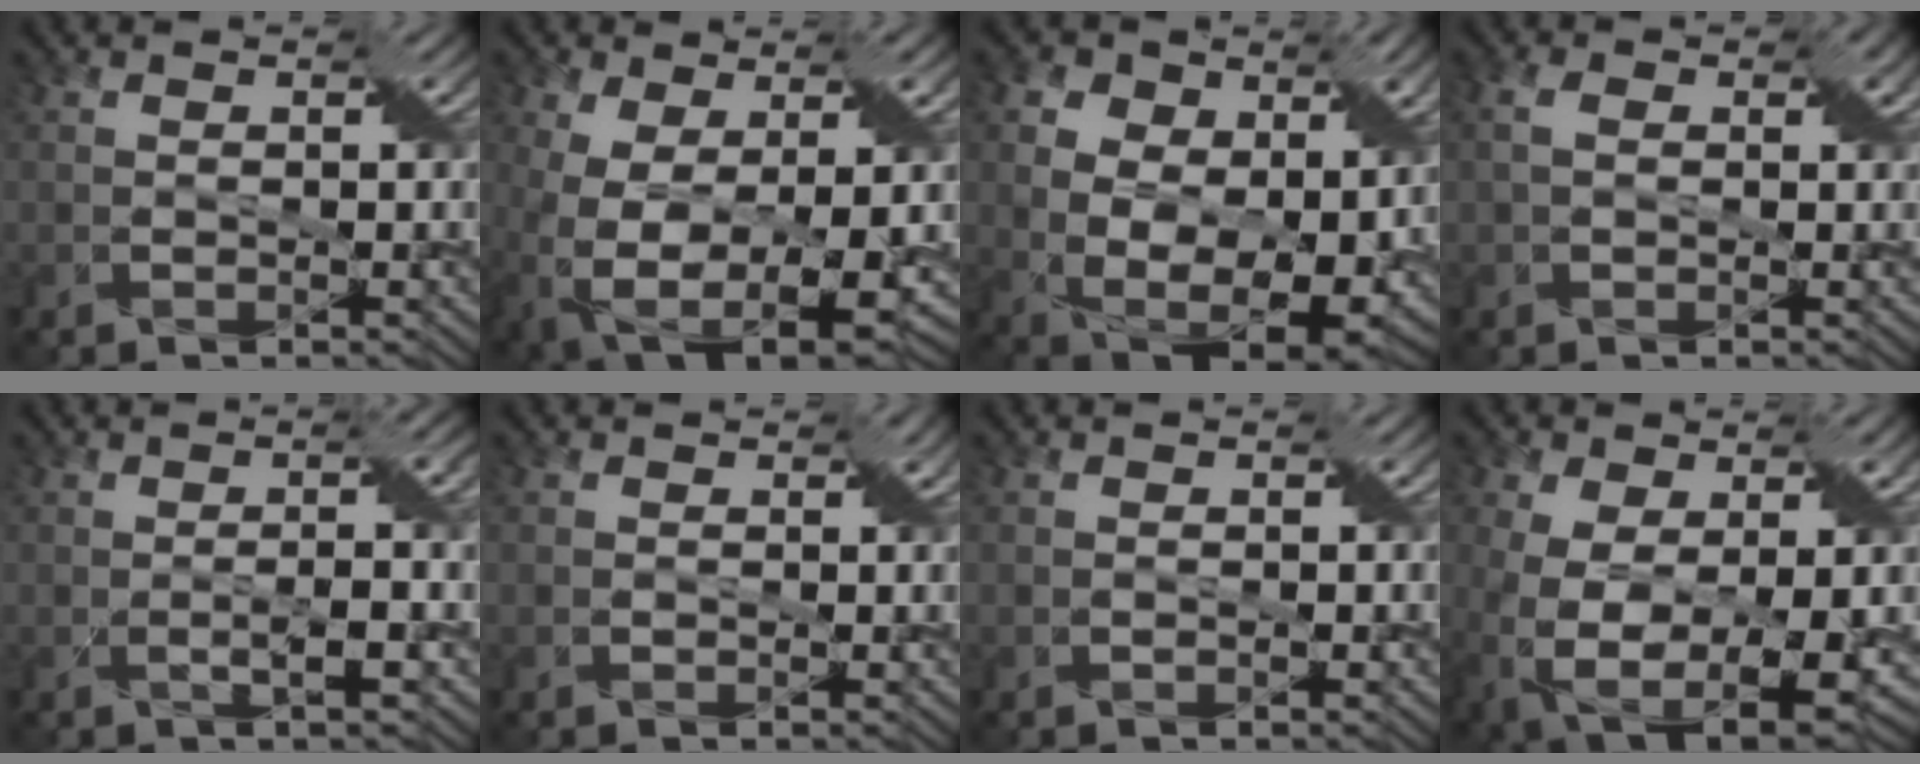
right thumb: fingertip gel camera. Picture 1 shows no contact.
{"total": 12.1, "force": [-2.0, 6.6, 10.0], "torque": [-0.220, -0.033, -0.018]}
{"total": 13.6, "force": [2.1, 9.3, 9.7], "torque": [-0.194, -0.013, 0.045]}
{"total": 3.4, "force": [0.8, 2.2, 2.4], "torque": [-0.049, 0.009, 0.011]}
{"total": 3.8, "force": [-0.2, 0.4, 3.8], "torque": [-0.068, 0.009, -0.007]}
{"total": 0.7, "force": [0.5, 0.4, 0.2], "torque": [-0.006, -0.002, 0.009]}
{"total": 0.0}
{"total": 11.5, "force": [-1.8, 6.8, 9.1], "torque": [-0.211, -0.030, -0.016]}